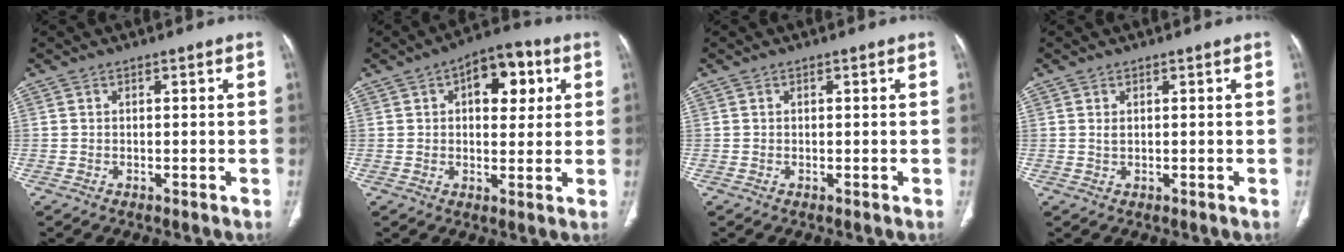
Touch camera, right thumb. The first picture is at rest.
{"total": 10.7, "force": [3.4, 6.1, 8.1], "torque": [-0.074, 0.008, 0.043]}
{"total": 0.0}
{"total": 0.9, "force": [0.3, 0.5, 0.7], "torque": [-0.017, 0.001, 0.010]}